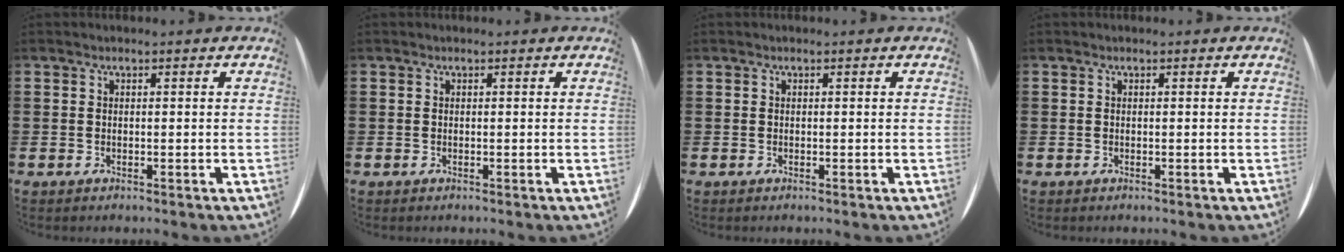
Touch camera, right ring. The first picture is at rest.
{"total": 0.0}
{"total": 0.0}
{"total": 0.0}